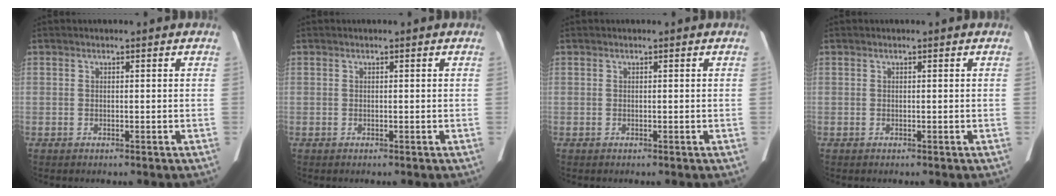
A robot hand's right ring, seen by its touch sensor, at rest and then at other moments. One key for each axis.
{"total": 0.0}
{"total": 0.0}
{"total": 0.0}